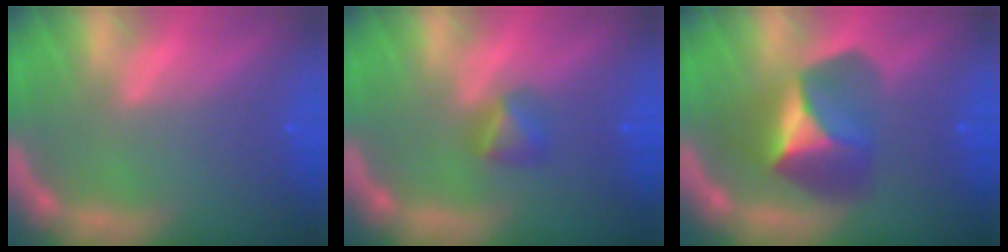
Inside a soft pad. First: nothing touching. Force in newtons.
{"total": 1.9}
{"total": 5.9}